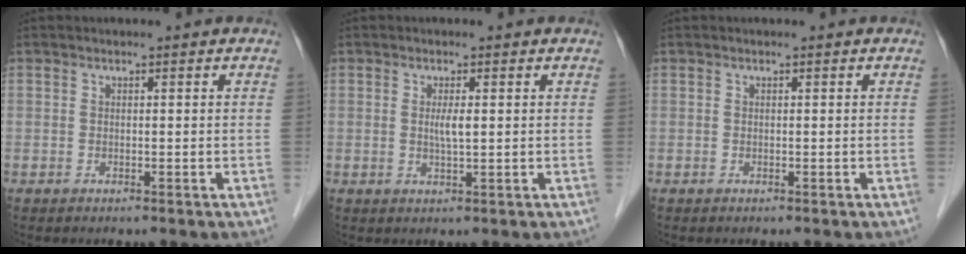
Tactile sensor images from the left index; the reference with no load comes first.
{"total": 2.1, "force": [0.2, 0.2, 2.1], "torque": [-0.041, -0.002, 0.004]}
{"total": 0.0}